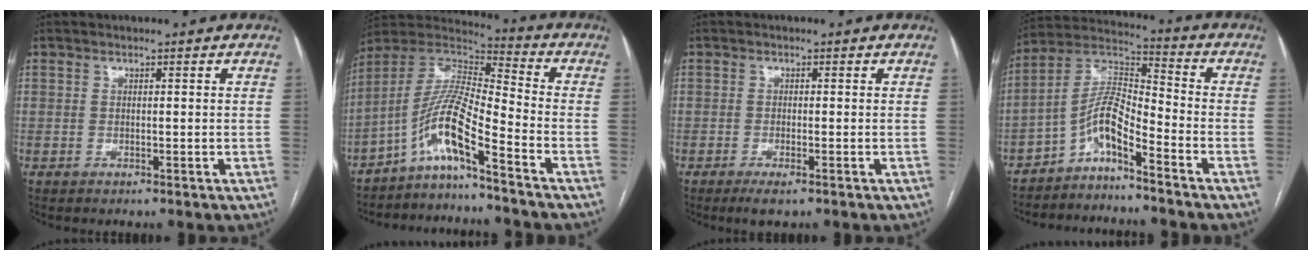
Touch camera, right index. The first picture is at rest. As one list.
[{"total": 10.7, "force": [-6.9, 0.4, 8.3], "torque": [-0.172, 0.018, -0.132]}, {"total": 2.6, "force": [-1.7, 0.4, 2.0], "torque": [-0.035, -0.005, -0.026]}, {"total": 8.0, "force": [-5.2, 1.3, 6.0], "torque": [-0.126, 0.023, -0.102]}]